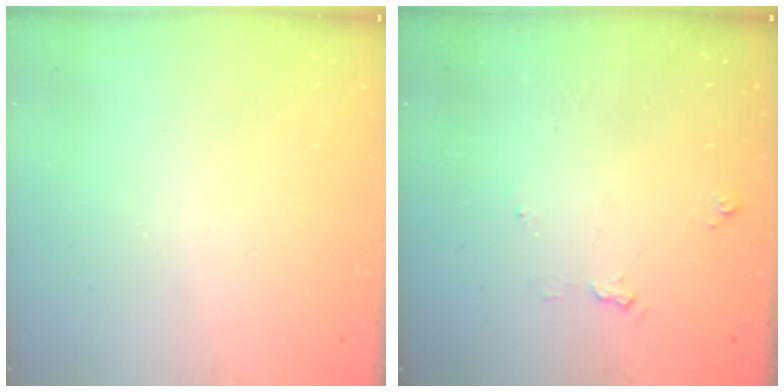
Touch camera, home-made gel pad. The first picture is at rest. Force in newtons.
{"total": 5.4, "press": 5.4, "slide": 0.6}